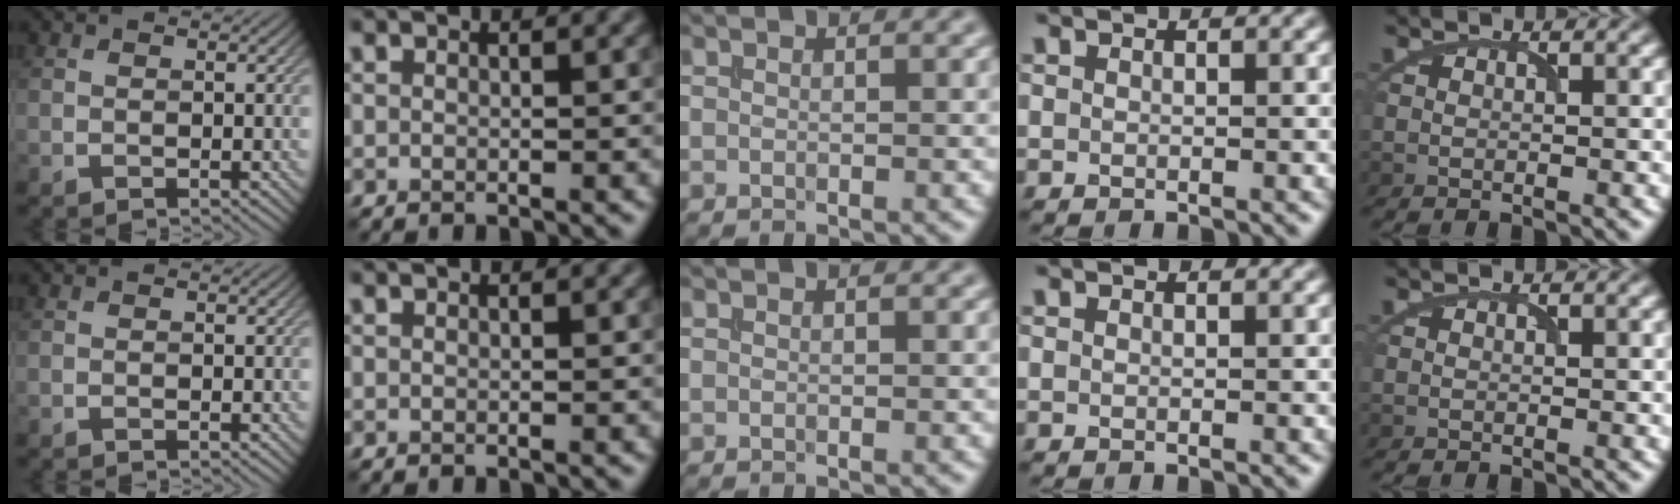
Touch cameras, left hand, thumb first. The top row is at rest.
{}